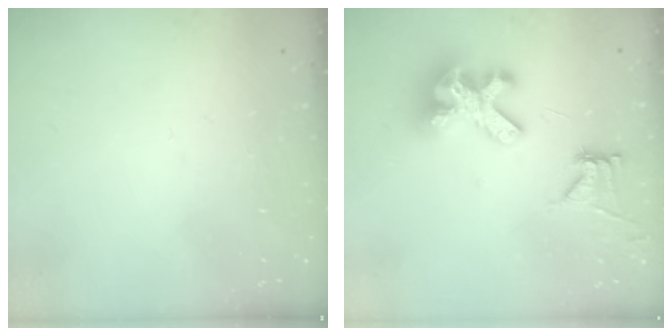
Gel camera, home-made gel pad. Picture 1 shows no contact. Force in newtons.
{"total": 14.3, "press": 14.2, "slide": 1.7}